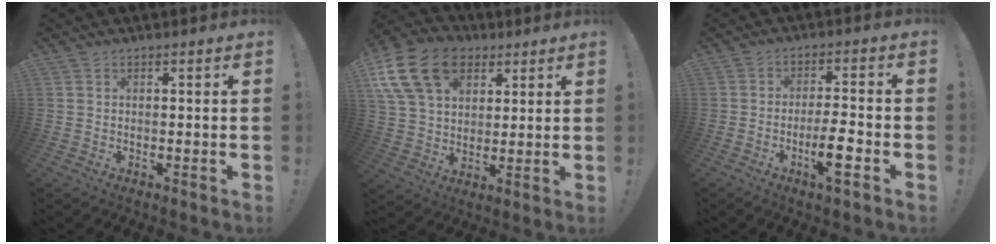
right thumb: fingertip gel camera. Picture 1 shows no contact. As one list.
[{"total": 19.1, "force": [8.1, 13.6, 10.8], "torque": [-0.187, -0.034, 0.150]}, {"total": 9.0, "force": [-3.7, 1.7, 8.1], "torque": [-0.138, 0.010, -0.065]}]